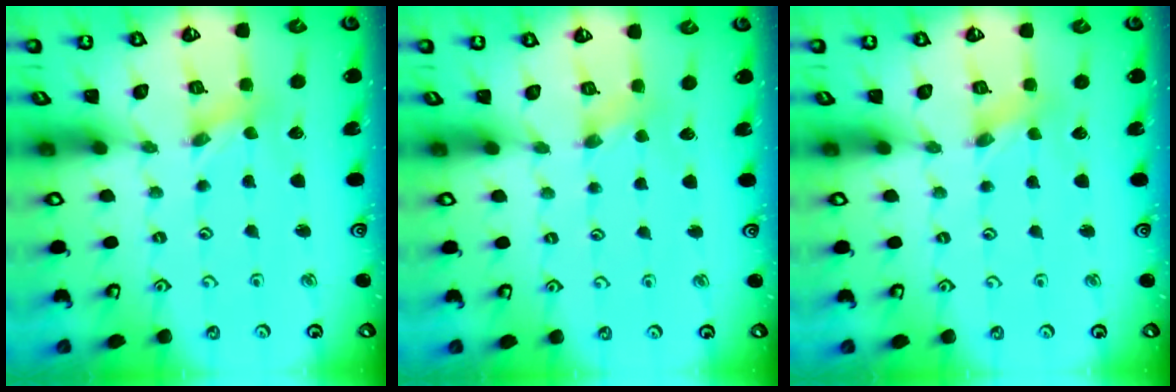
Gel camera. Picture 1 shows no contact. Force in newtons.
{"total": 1.6, "press": 1.5, "slide": 0.4}
{"total": 0.0}